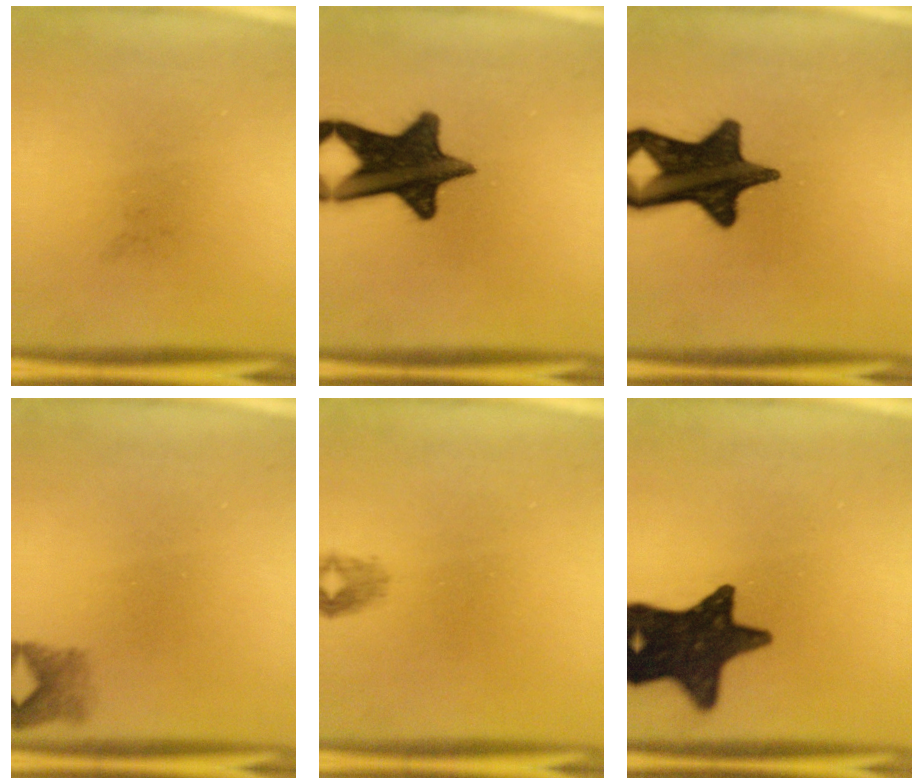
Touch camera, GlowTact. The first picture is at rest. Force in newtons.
{"total": 15.7}
{"total": 16.9}
{"total": 2.0}
{"total": 1.2}
{"total": 16.0}